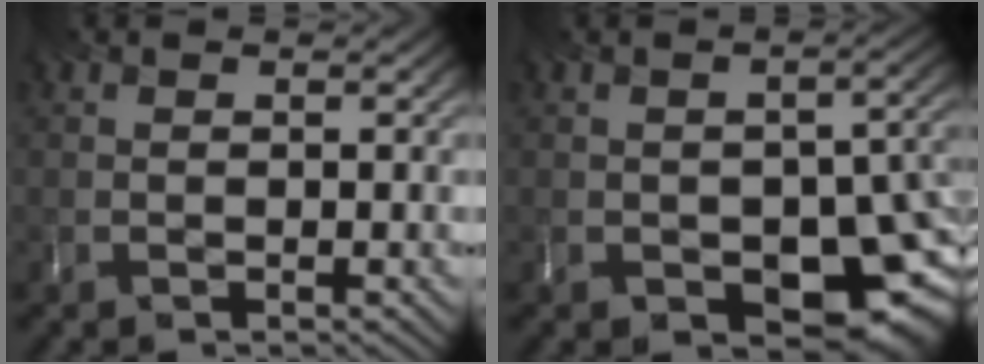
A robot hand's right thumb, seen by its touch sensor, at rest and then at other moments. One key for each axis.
{"total": 12.6, "fx": -5.6, "fy": 7.5, "fz": 8.4, "tx": -0.106, "ty": -0.050, "tz": -0.063}